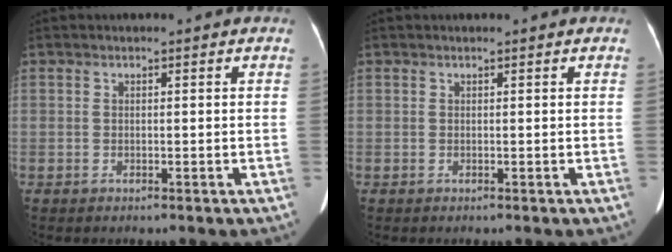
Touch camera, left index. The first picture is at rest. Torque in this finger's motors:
{"motor_torque": [0.05, 0.01, 0.02, 0.01]}